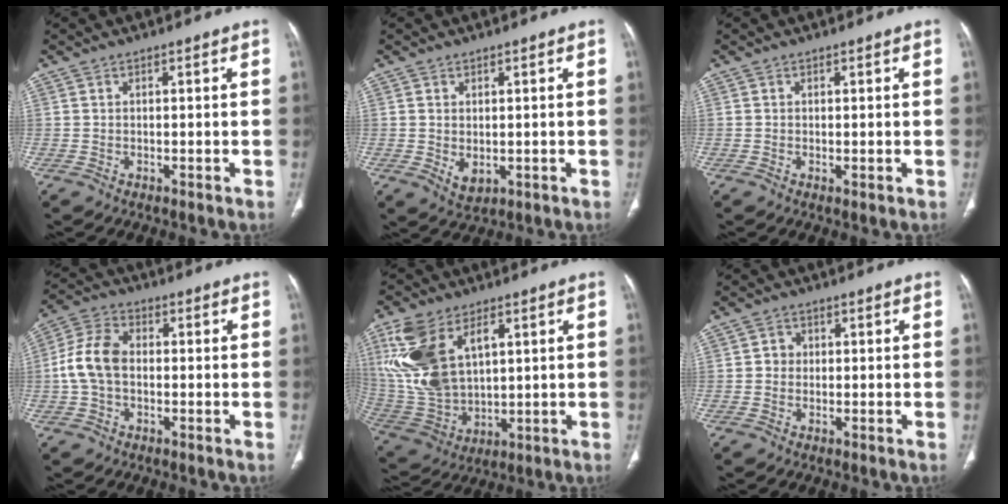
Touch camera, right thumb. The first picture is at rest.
{"total": 3.2, "force": [-0.2, 2.1, 2.4], "torque": [-0.036, -0.008, 0.008]}
{"total": 0.5, "force": [0.0, 0.2, 0.5], "torque": [-0.013, -0.004, 0.000]}
{"total": 8.8, "force": [-0.5, 6.0, 6.5], "torque": [-0.132, 0.026, -0.017]}
{"total": 18.3, "force": [6.3, 10.7, 13.4], "torque": [-0.277, -0.017, 0.138]}
{"total": 2.2, "force": [0.0, 2.1, 0.8], "torque": [0.002, 0.006, -0.003]}